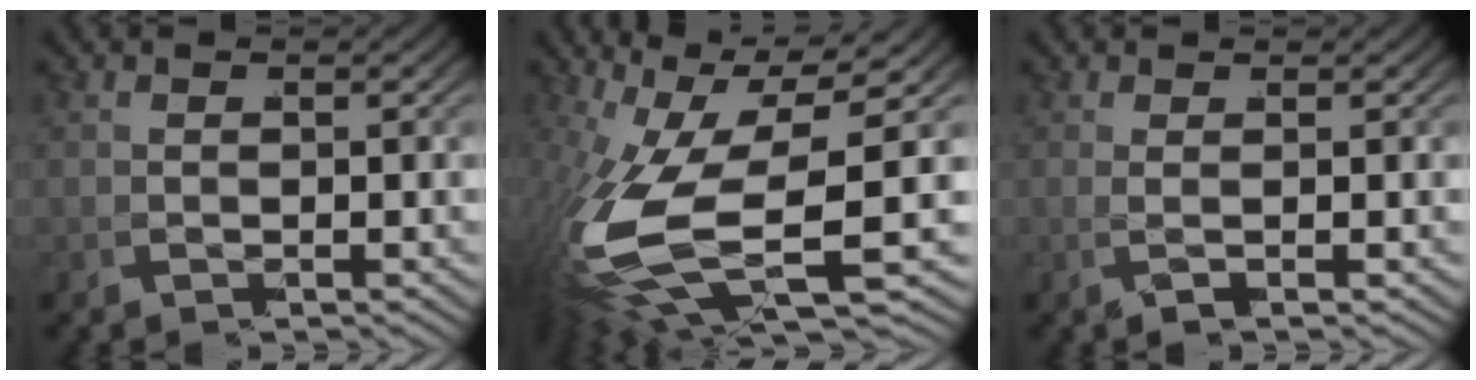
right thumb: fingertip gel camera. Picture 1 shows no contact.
{"total": 14.3, "force": [0.0, 7.6, 12.1], "torque": [-0.277, -0.062, 0.035]}
{"total": 1.0, "force": [0.3, -0.3, 0.9], "torque": [-0.028, -0.002, 0.008]}